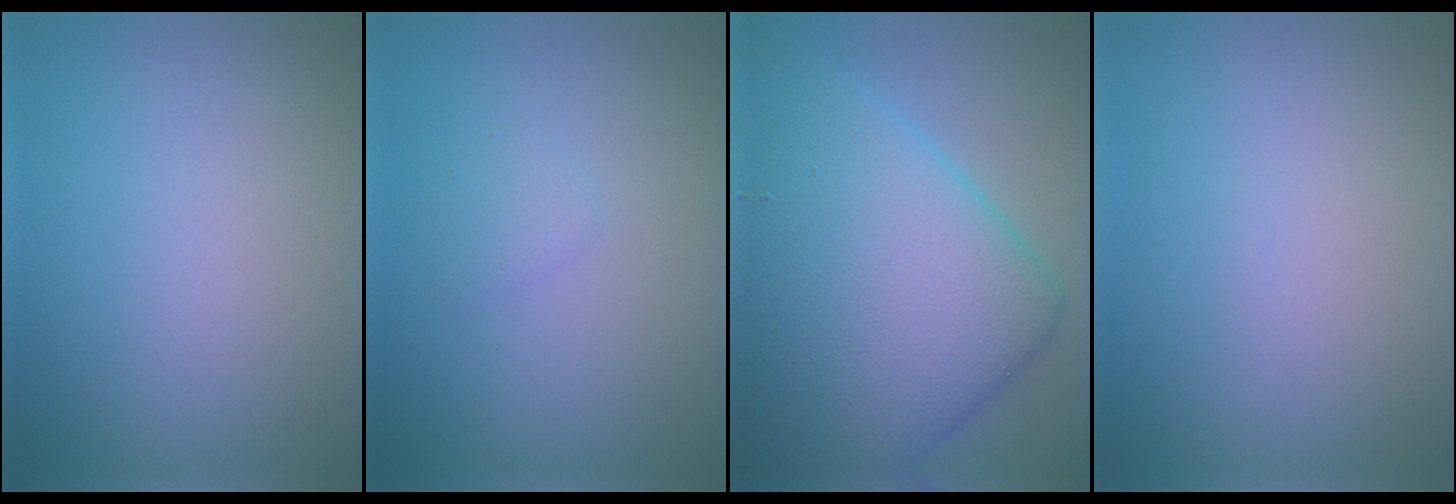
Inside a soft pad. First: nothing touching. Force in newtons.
{"total": 0.8, "press": 0.8, "slide": 0.1}
{"total": 14.1, "press": 14.1, "slide": 0.2}
{"total": 0.0}